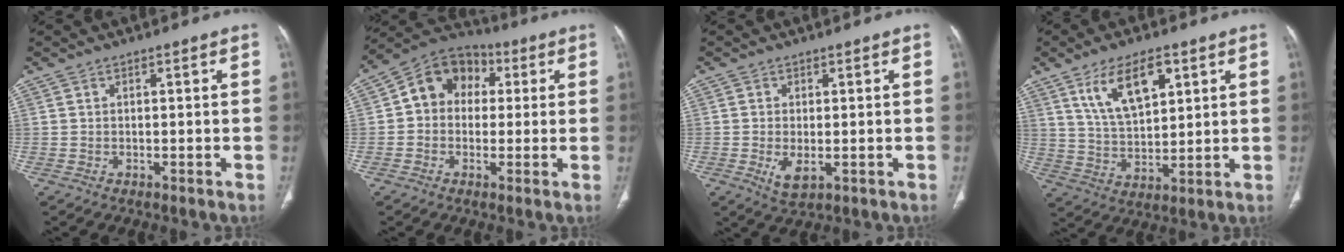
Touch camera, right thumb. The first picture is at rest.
{"total": 11.0, "force": [1.8, 9.0, 6.0], "torque": [-0.068, 0.028, 0.013]}
{"total": 4.0, "force": [-0.9, 1.9, 3.3], "torque": [-0.063, -0.010, -0.008]}
{"total": 11.8, "force": [5.8, 5.5, 8.7], "torque": [-0.141, -0.022, 0.119]}